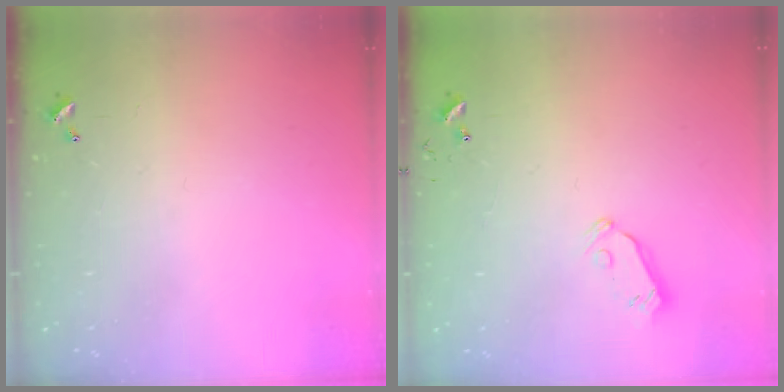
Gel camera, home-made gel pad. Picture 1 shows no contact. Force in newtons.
{"total": 5.4, "press": 5.3, "slide": 0.9}